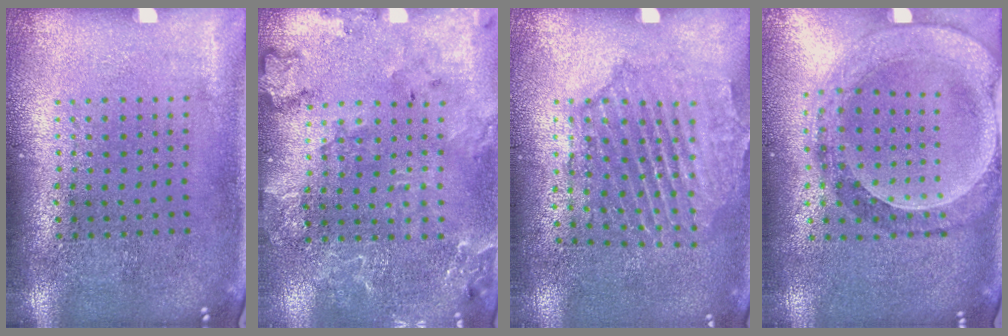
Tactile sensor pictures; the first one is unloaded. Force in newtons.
{"total": 2.0, "press": 1.9, "slide": 0.4}
{"total": 1.6, "press": 1.6, "slide": 0.3}
{"total": 0.9, "press": 0.9, "slide": 0.2}